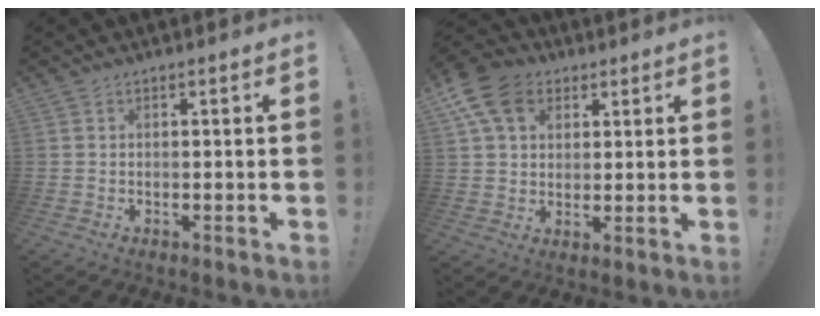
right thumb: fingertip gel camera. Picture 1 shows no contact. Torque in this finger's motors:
{"motor_torque": [1.14, 1.26, 0.21, 0.11, 0.28]}